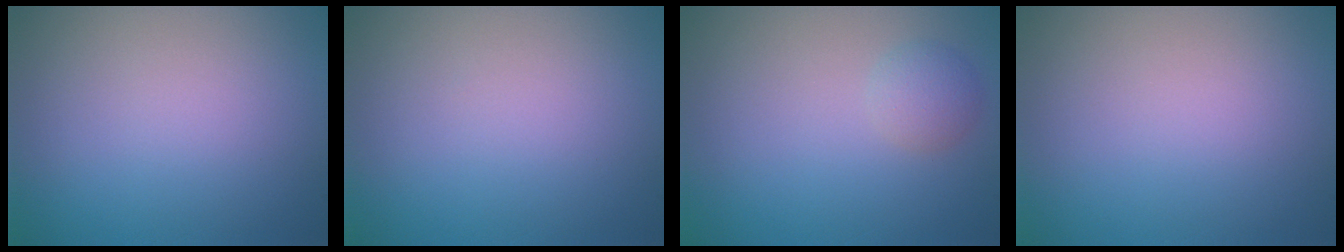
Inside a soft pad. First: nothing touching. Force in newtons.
{"total": 0.0}
{"total": 1.5, "press": 1.5, "slide": 0.0}
{"total": 0.0}